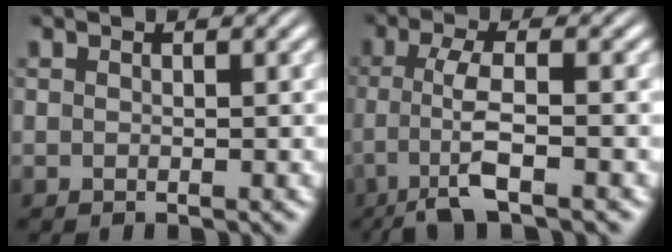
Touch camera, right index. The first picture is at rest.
{"total": 4.8, "force": [-1.7, 1.3, 4.3], "torque": [-0.099, -0.020, -0.021]}